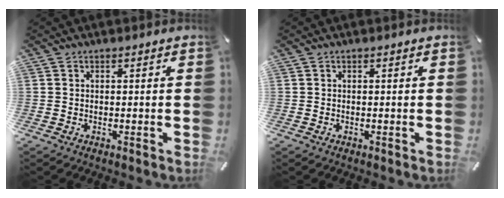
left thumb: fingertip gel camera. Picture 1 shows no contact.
{"total": 0.0}